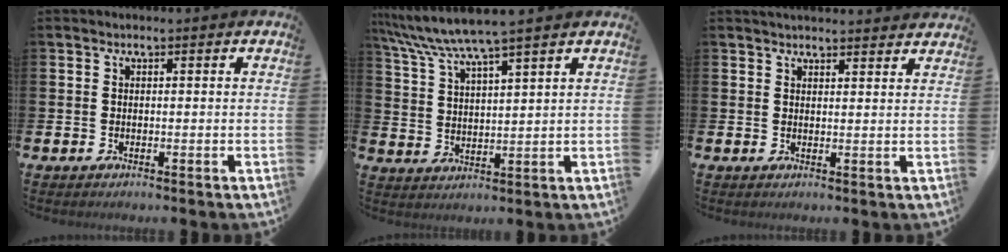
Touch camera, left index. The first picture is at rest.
{"total": 6.5, "force": [5.8, -0.1, 2.8], "torque": [-0.073, -0.027, 0.101]}
{"total": 2.5, "force": [2.5, 0.2, 0.2], "torque": [-0.006, -0.011, 0.044]}